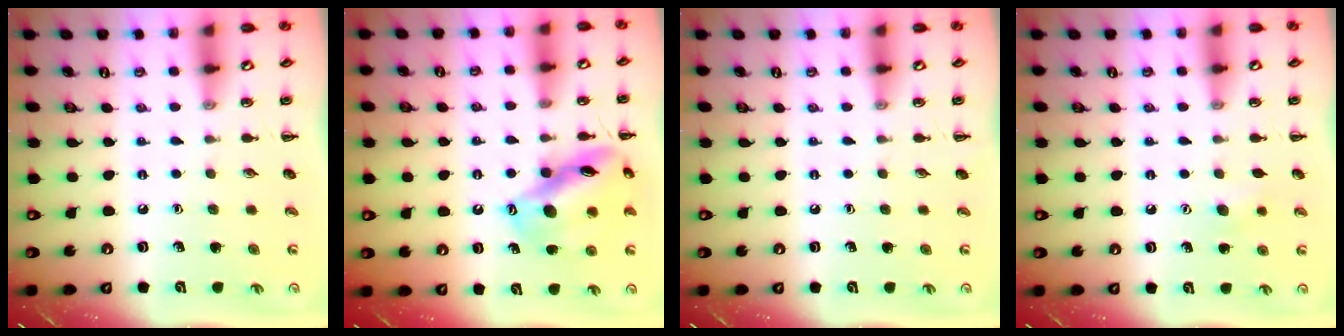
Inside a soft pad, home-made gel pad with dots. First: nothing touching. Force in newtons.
{"total": 15.8, "press": 15.7, "slide": 1.9}
{"total": 0.0}
{"total": 7.0, "press": 6.8, "slide": 1.8}